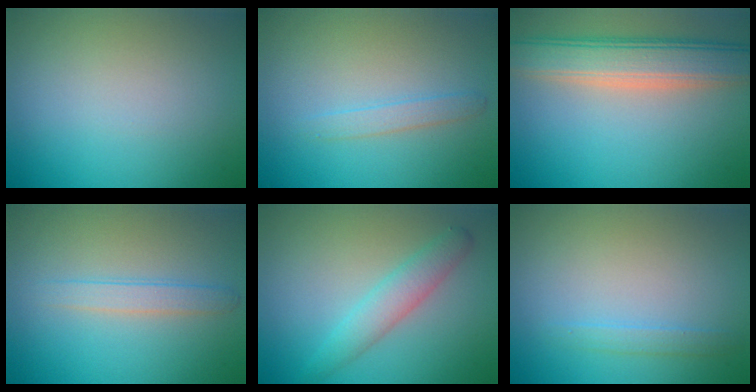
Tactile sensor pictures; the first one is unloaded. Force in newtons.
{"total": 1.3, "press": 1.3, "slide": 0.1}
{"total": 6.4, "press": 6.4, "slide": 0.8}
{"total": 1.8, "press": 1.8, "slide": 0.1}
{"total": 2.8, "press": 2.8, "slide": 0.1}
{"total": 1.1, "press": 1.1, "slide": 0.0}